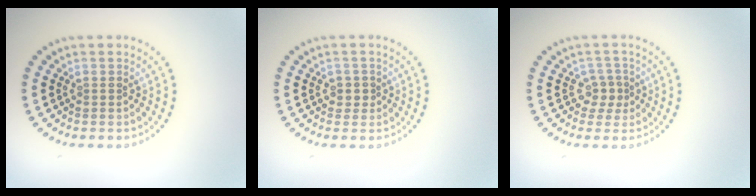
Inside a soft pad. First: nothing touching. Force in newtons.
{"total": 1.1, "press": 1.0, "slide": 0.6}
{"total": 2.0, "press": 1.5, "slide": 1.2}